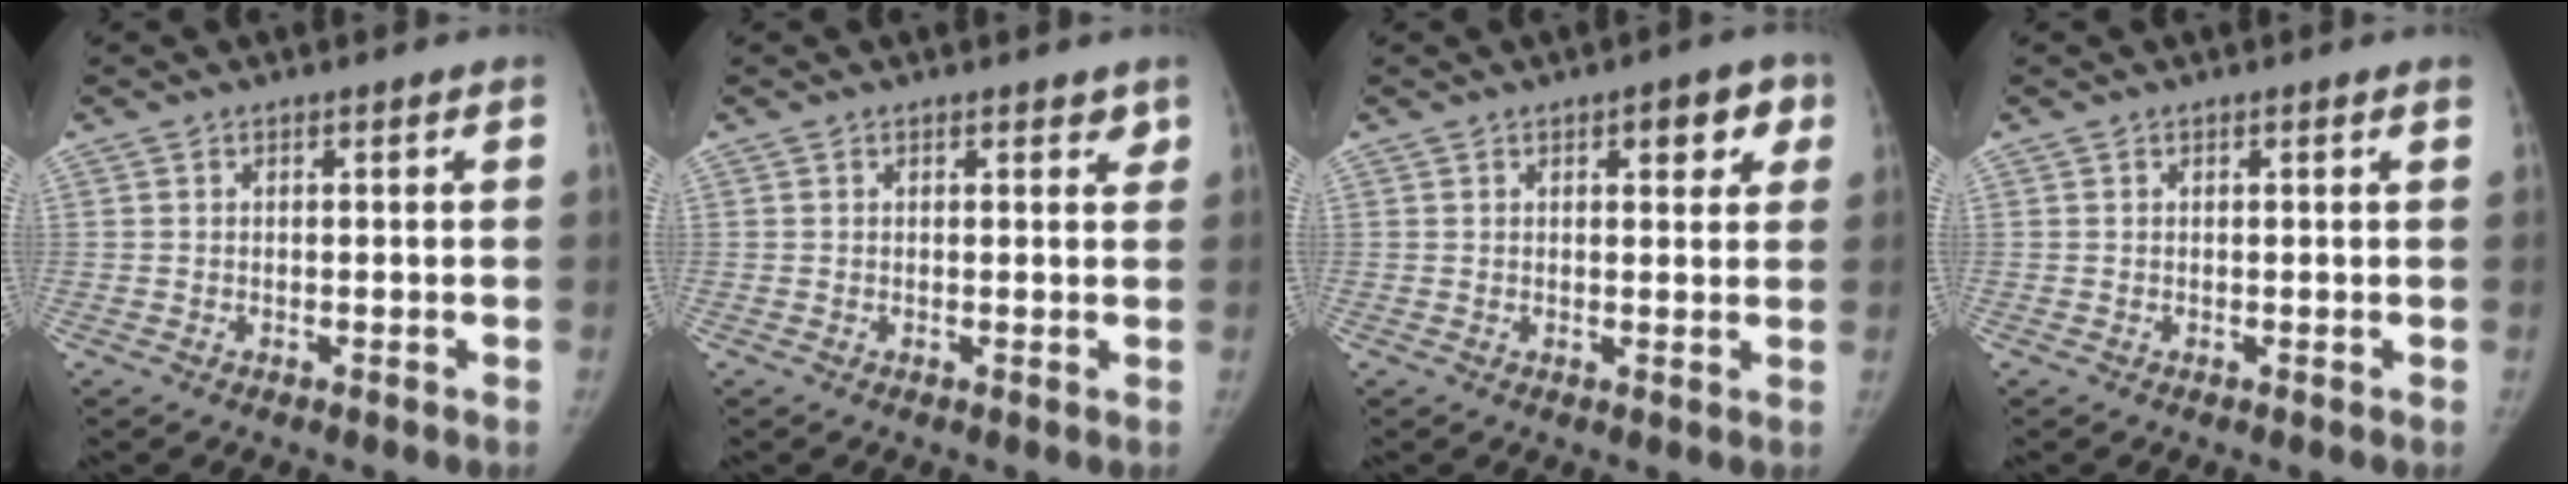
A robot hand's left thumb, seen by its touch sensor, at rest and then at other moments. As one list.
[{"total": 1.6, "force": [1.1, 0.8, 0.8], "torque": [0.007, -0.003, 0.009]}, {"total": 5.7, "force": [2.6, 2.7, 4.3], "torque": [-0.022, -0.004, 0.026]}, {"total": 0.5, "force": [0.4, 0.0, 0.4], "torque": [-0.005, 0.003, 0.005]}]